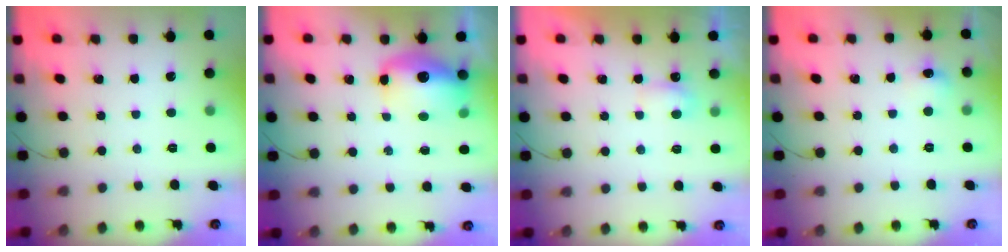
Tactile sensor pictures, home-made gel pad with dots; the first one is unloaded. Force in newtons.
{"total": 11.3, "press": 11.0, "slide": 2.5}
{"total": 3.8, "press": 3.6, "slide": 1.2}
{"total": 5.8, "press": 5.6, "slide": 1.7}